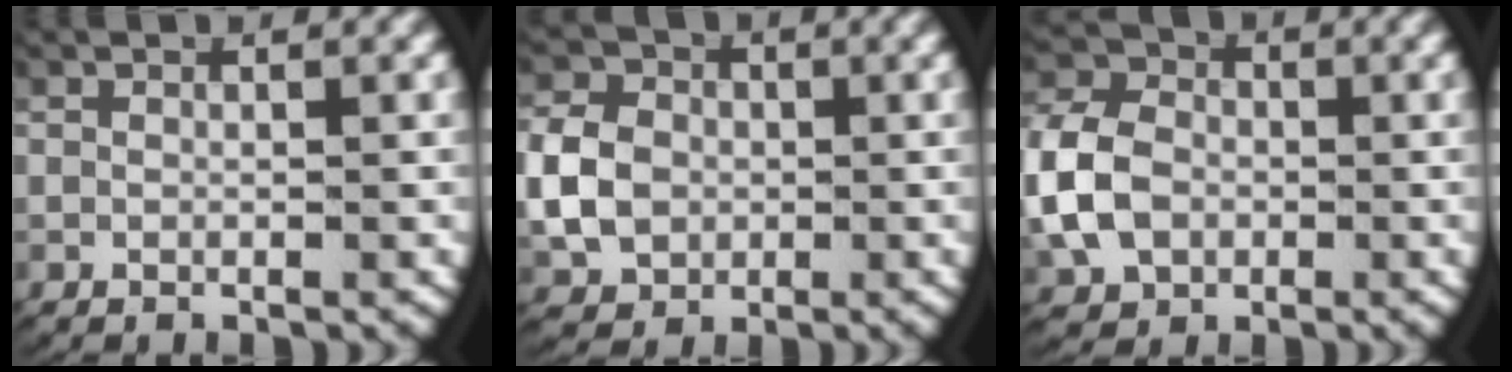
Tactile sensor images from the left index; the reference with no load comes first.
{"total": 5.5, "force": [-0.2, 4.7, 2.8], "torque": [-0.061, -0.009, 0.001]}
{"total": 6.1, "force": [-0.4, 5.1, 3.2], "torque": [-0.073, -0.006, -0.009]}